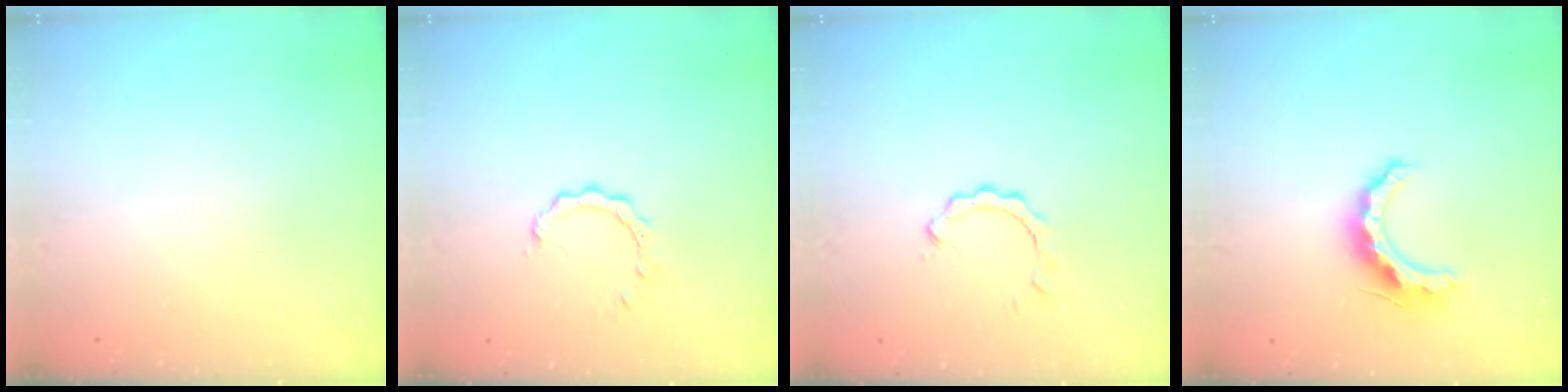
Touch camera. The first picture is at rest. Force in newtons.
{"total": 3.2, "press": 3.2, "slide": 0.2}
{"total": 2.7, "press": 2.7, "slide": 0.3}
{"total": 10.8, "press": 10.7, "slide": 0.9}